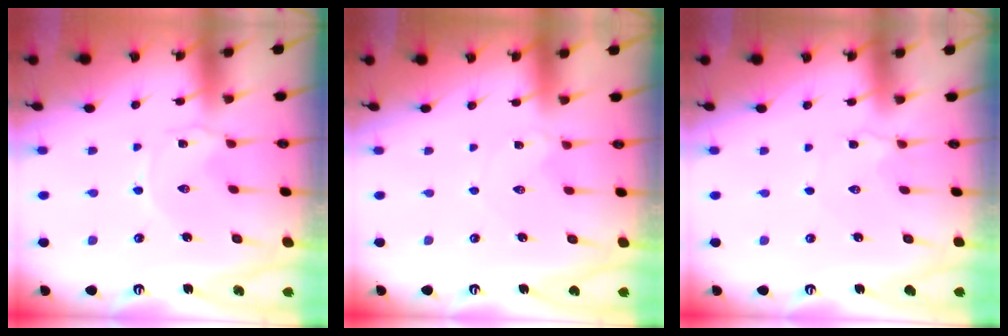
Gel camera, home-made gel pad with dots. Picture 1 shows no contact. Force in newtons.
{"total": 0.6, "press": 0.6, "slide": 0.2}
{"total": 3.8, "press": 3.8, "slide": 0.6}